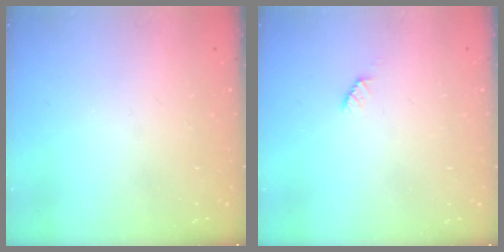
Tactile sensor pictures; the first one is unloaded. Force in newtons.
{"total": 4.3, "press": 4.3, "slide": 0.6}